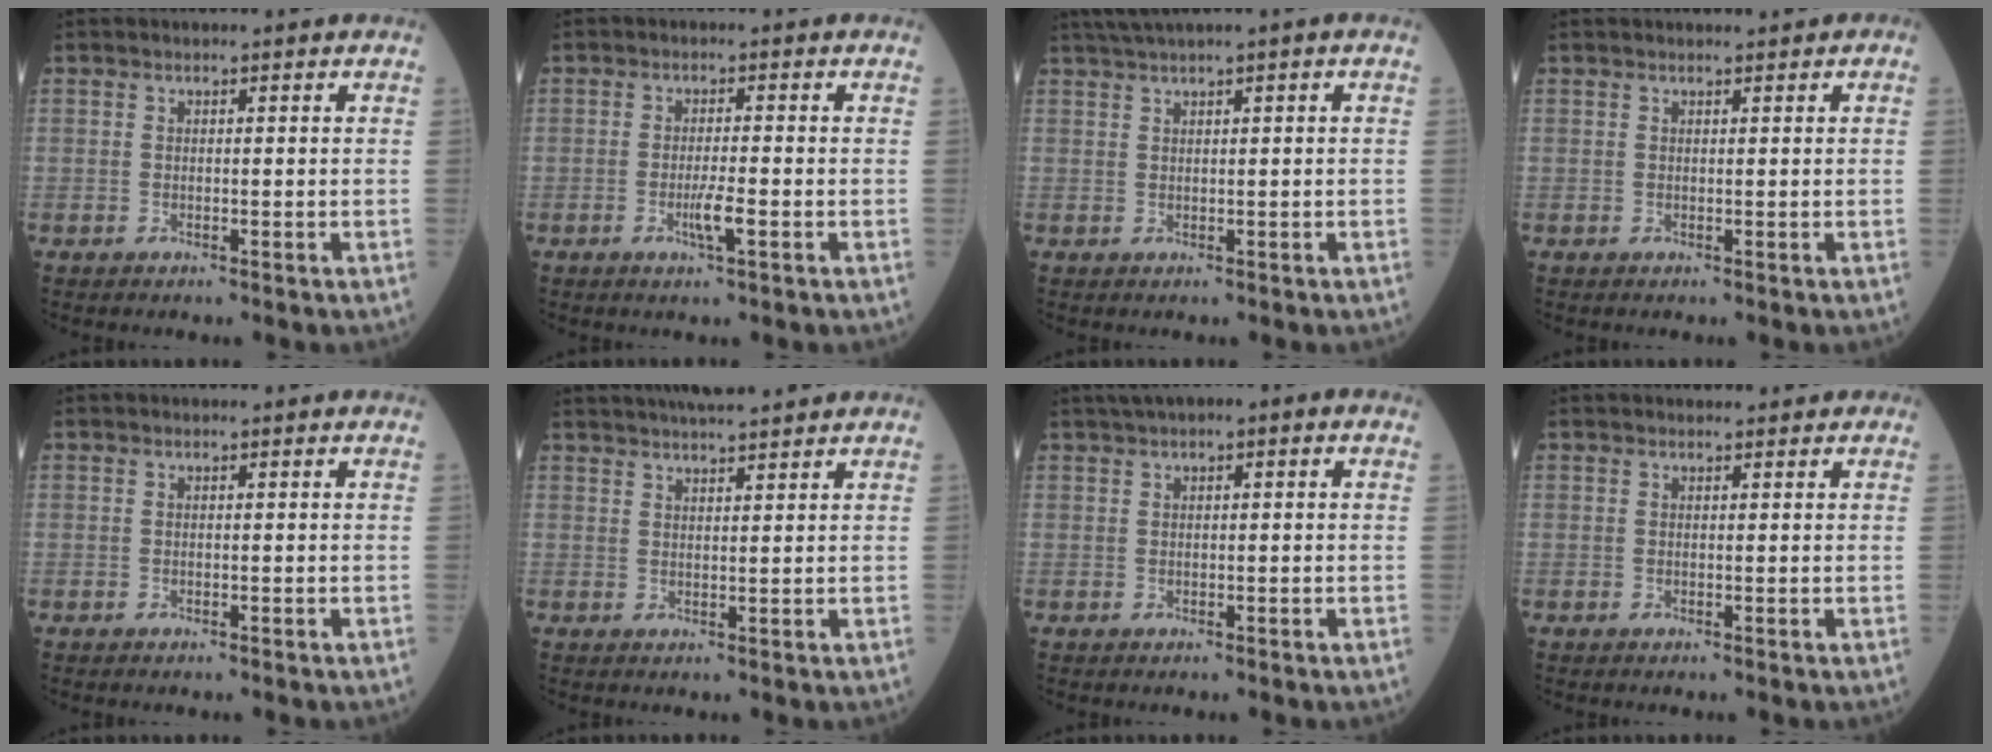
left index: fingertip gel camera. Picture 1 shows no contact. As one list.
[{"total": 3.0, "force": [-1.3, 0.0, 2.7], "torque": [-0.053, -0.005, -0.024]}, {"total": 3.1, "force": [2.1, -0.4, 2.3], "torque": [-0.051, 0.015, 0.045]}, {"total": 1.4, "force": [1.2, 0.3, 0.7], "torque": [-0.010, 0.016, 0.019]}, {"total": 0.0}, {"total": 8.5, "force": [7.5, 0.6, 3.8], "torque": [-0.062, 0.028, 0.110]}, {"total": 4.0, "force": [1.9, 1.2, 3.4], "torque": [-0.059, 0.026, 0.027]}, {"total": 2.6, "force": [2.3, 1.0, 0.8], "torque": [-0.007, 0.022, 0.027]}]